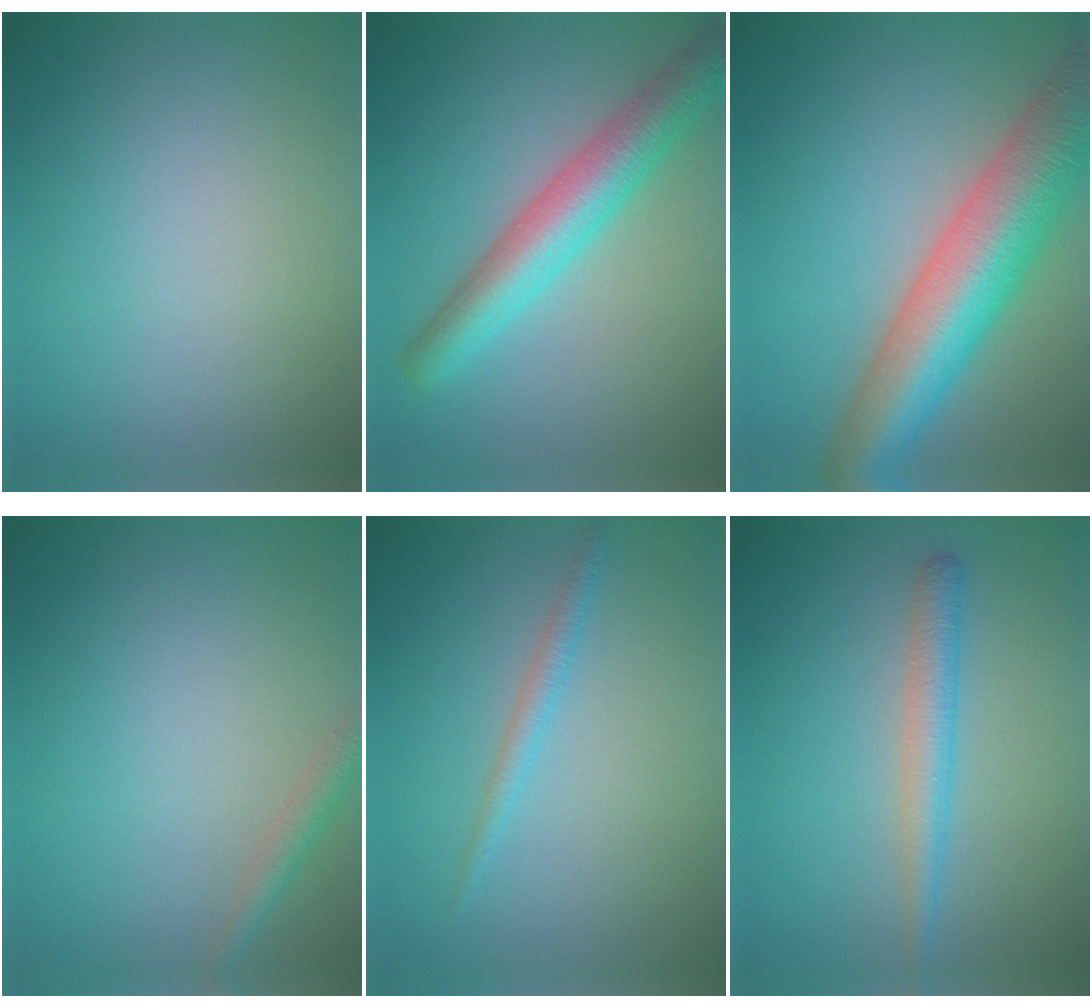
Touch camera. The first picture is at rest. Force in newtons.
{"total": 6.1, "press": 6.1, "slide": 0.3}
{"total": 11.3, "press": 11.3, "slide": 0.6}
{"total": 1.8, "press": 1.8, "slide": 0.1}
{"total": 1.4, "press": 1.4, "slide": 0.1}
{"total": 2.7, "press": 2.7, "slide": 0.1}